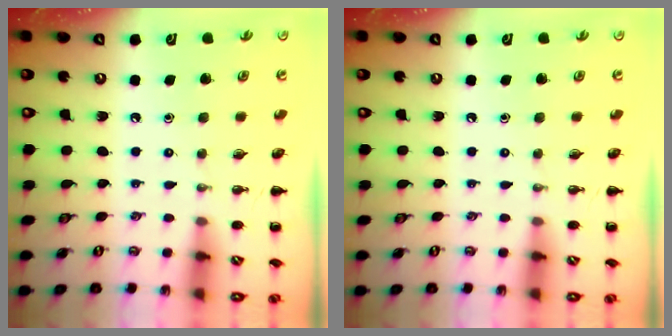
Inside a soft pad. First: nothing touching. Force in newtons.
{"total": 0.0}